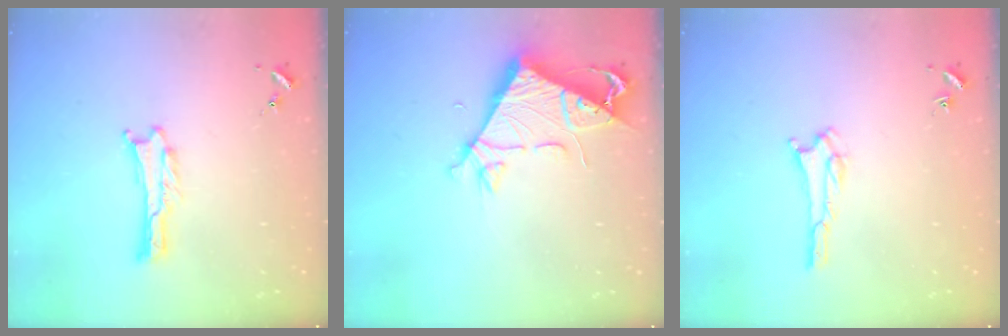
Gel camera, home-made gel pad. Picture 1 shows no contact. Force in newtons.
{"total": 7.1, "press": 7.1, "slide": 0.6}
{"total": 1.9, "press": 1.9, "slide": 0.2}